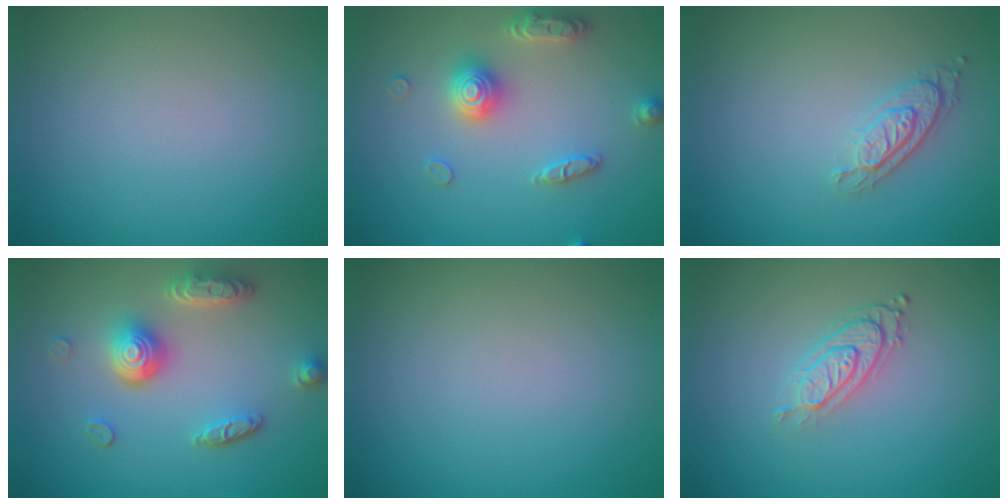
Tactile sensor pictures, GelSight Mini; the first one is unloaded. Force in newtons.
{"total": 3.4, "press": 3.4, "slide": 0.6}
{"total": 2.1, "press": 1.8, "slide": 1.1}
{"total": 5.0, "press": 3.7, "slide": 3.3}
{"total": 0.0}
{"total": 3.2, "press": 2.2, "slide": 2.2}